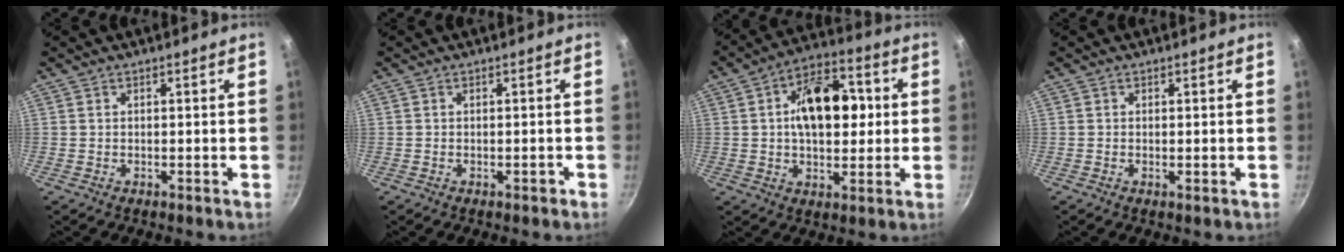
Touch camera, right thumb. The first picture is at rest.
{"total": 1.1, "force": [-0.6, 0.5, 0.7], "torque": [-0.008, 0.006, -0.007]}
{"total": 15.3, "force": [2.0, 9.2, 12.0], "torque": [-0.146, 0.016, 0.017]}
{"total": 0.6, "force": [-0.1, 0.2, 0.6], "torque": [-0.011, -0.002, -0.002]}